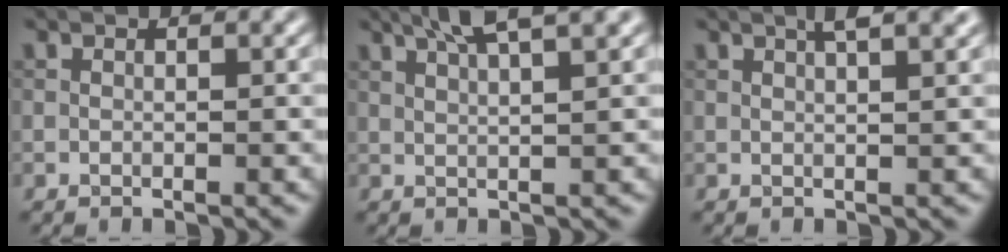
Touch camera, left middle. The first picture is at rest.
{"total": 5.5, "force": [3.7, 1.0, 4.0], "torque": [-0.055, 0.023, 0.040]}
{"total": 3.9, "force": [2.2, 1.2, 3.0], "torque": [-0.018, 0.018, 0.009]}